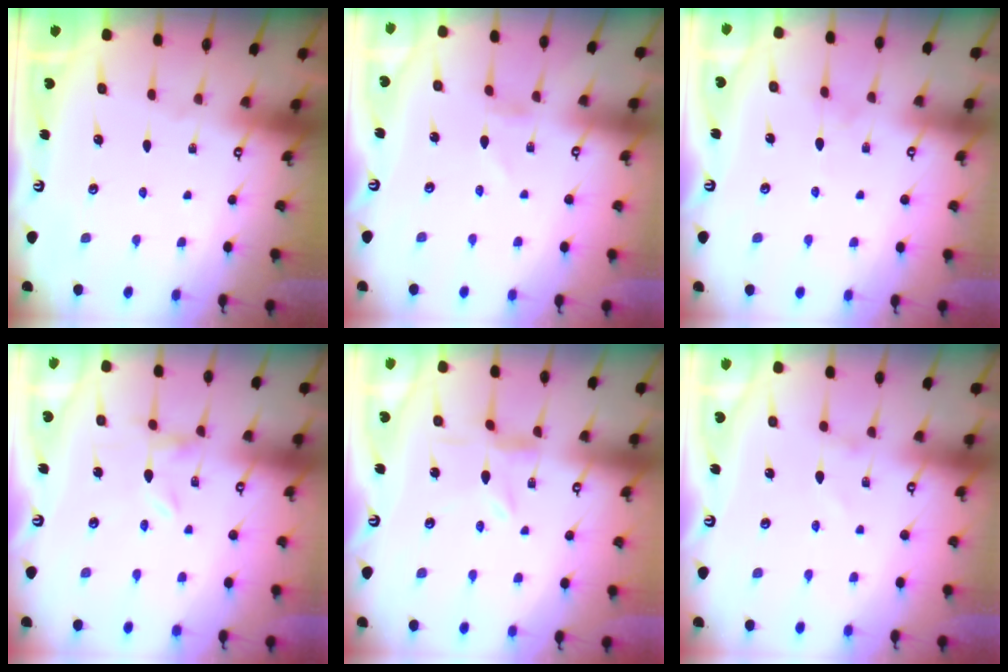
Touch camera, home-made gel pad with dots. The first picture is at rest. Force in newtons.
{"total": 0.8, "press": 0.8, "slide": 0.1}
{"total": 2.5, "press": 2.5, "slide": 0.2}
{"total": 0.0}
{"total": 2.1, "press": 2.1, "slide": 0.3}
{"total": 1.2, "press": 1.2, "slide": 0.0}